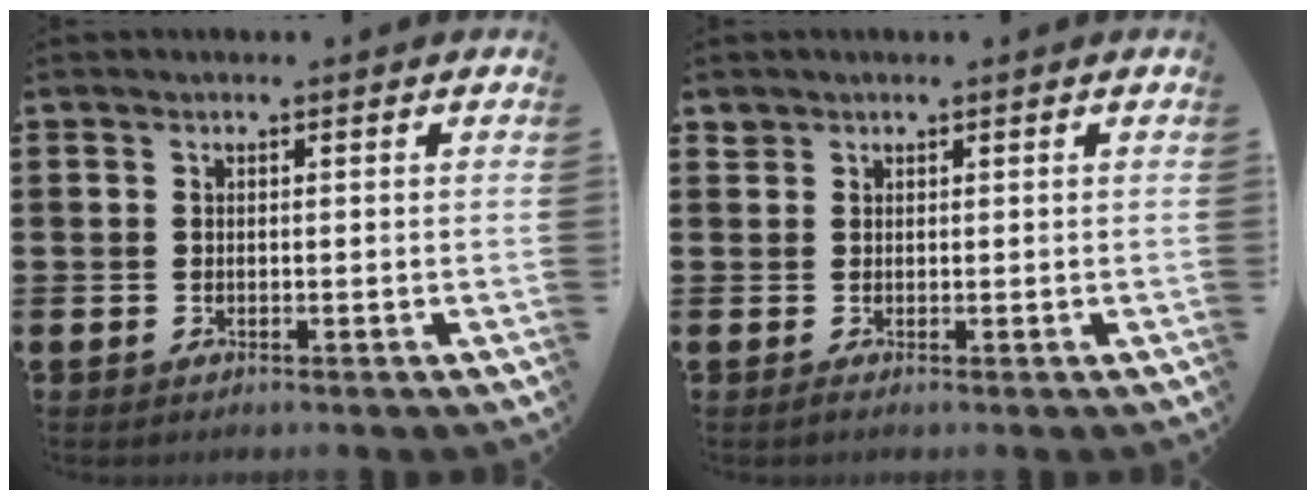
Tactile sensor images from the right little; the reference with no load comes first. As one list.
[{"total": 0.7, "force": [0.6, 0.3, -0.1], "torque": [0.016, -0.004, 0.008]}]